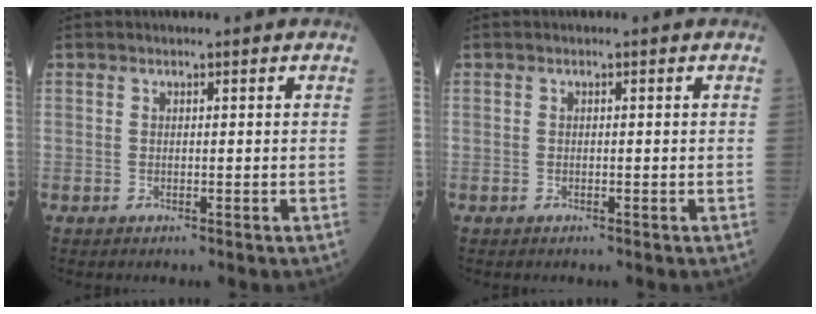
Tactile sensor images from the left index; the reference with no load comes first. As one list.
[{"total": 0.0}]